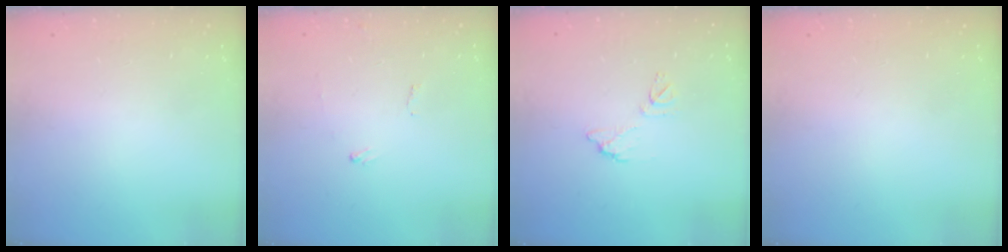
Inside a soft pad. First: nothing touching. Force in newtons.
{"total": 4.9, "press": 4.9, "slide": 0.3}
{"total": 6.6, "press": 6.6, "slide": 0.4}
{"total": 0.0}